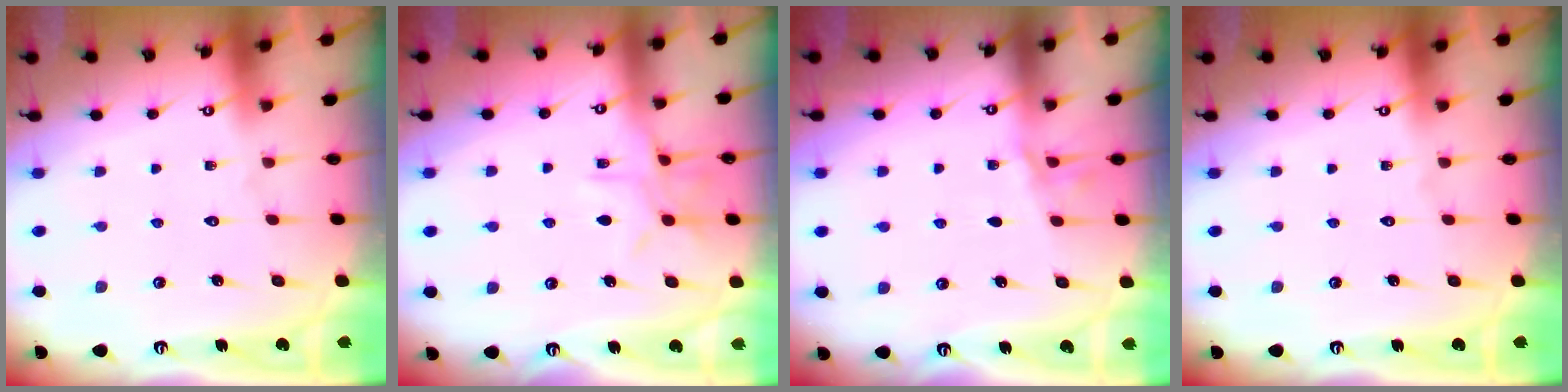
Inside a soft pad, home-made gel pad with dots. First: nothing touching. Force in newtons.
{"total": 7.4, "press": 7.4, "slide": 0.5}
{"total": 3.5, "press": 3.4, "slide": 0.5}
{"total": 0.0}